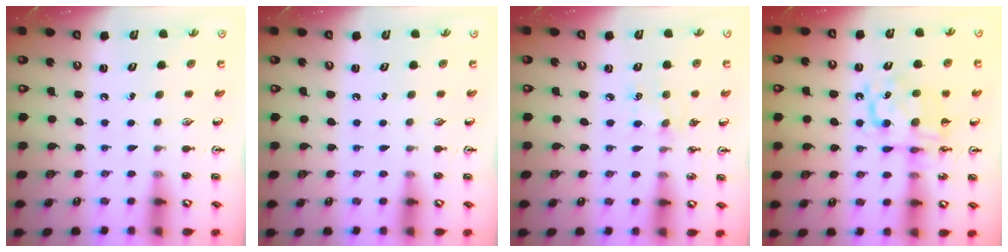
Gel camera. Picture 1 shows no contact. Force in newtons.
{"total": 0.0}
{"total": 4.0, "press": 4.0, "slide": 0.5}
{"total": 11.2, "press": 11.2, "slide": 0.5}